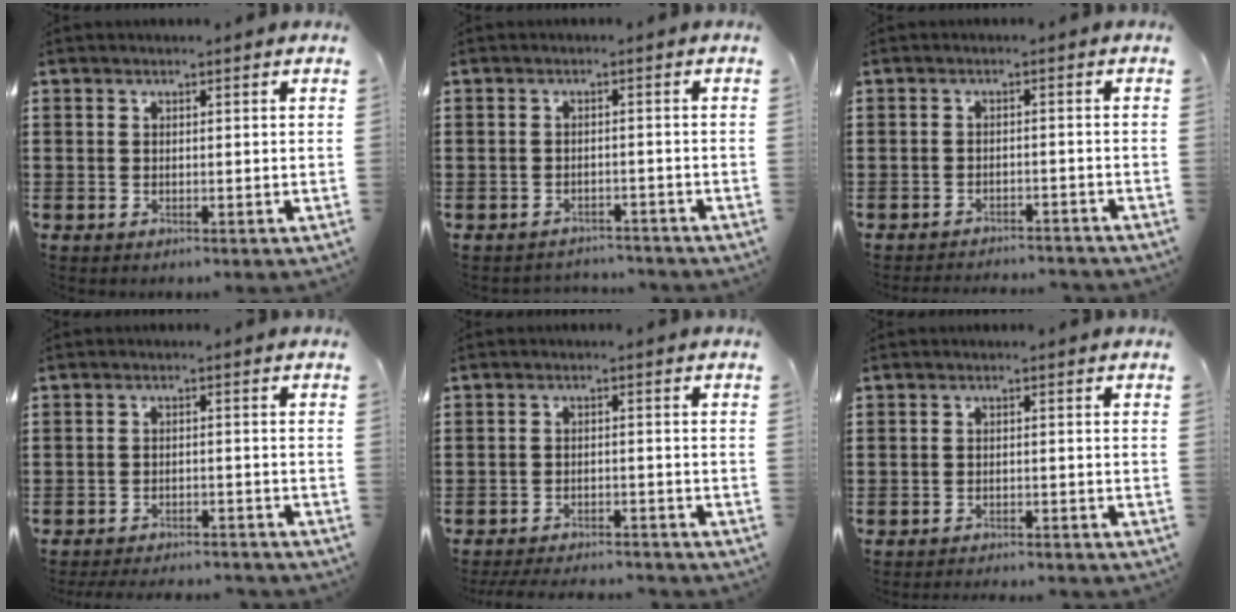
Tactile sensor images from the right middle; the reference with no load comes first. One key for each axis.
{"total": 1.9, "fx": -1.9, "fy": 0.3, "fz": -0.1, "tx": -0.006, "ty": 0.000, "tz": -0.042}
{"total": 2.2, "fx": -2.2, "fy": 0.1, "fz": 0.0, "tx": -0.006, "ty": 0.001, "tz": -0.047}
{"total": 2.9, "fx": -2.9, "fy": 0.1, "fz": 0.3, "tx": -0.008, "ty": 0.001, "tz": -0.061}
{"total": 3.2, "fx": -3.2, "fy": 0.2, "fz": 0.5, "tx": -0.010, "ty": 0.001, "tz": -0.066}
{"total": 1.4, "fx": -1.4, "fy": -0.1, "fz": 0.0, "tx": -0.005, "ty": 0.002, "tz": -0.029}